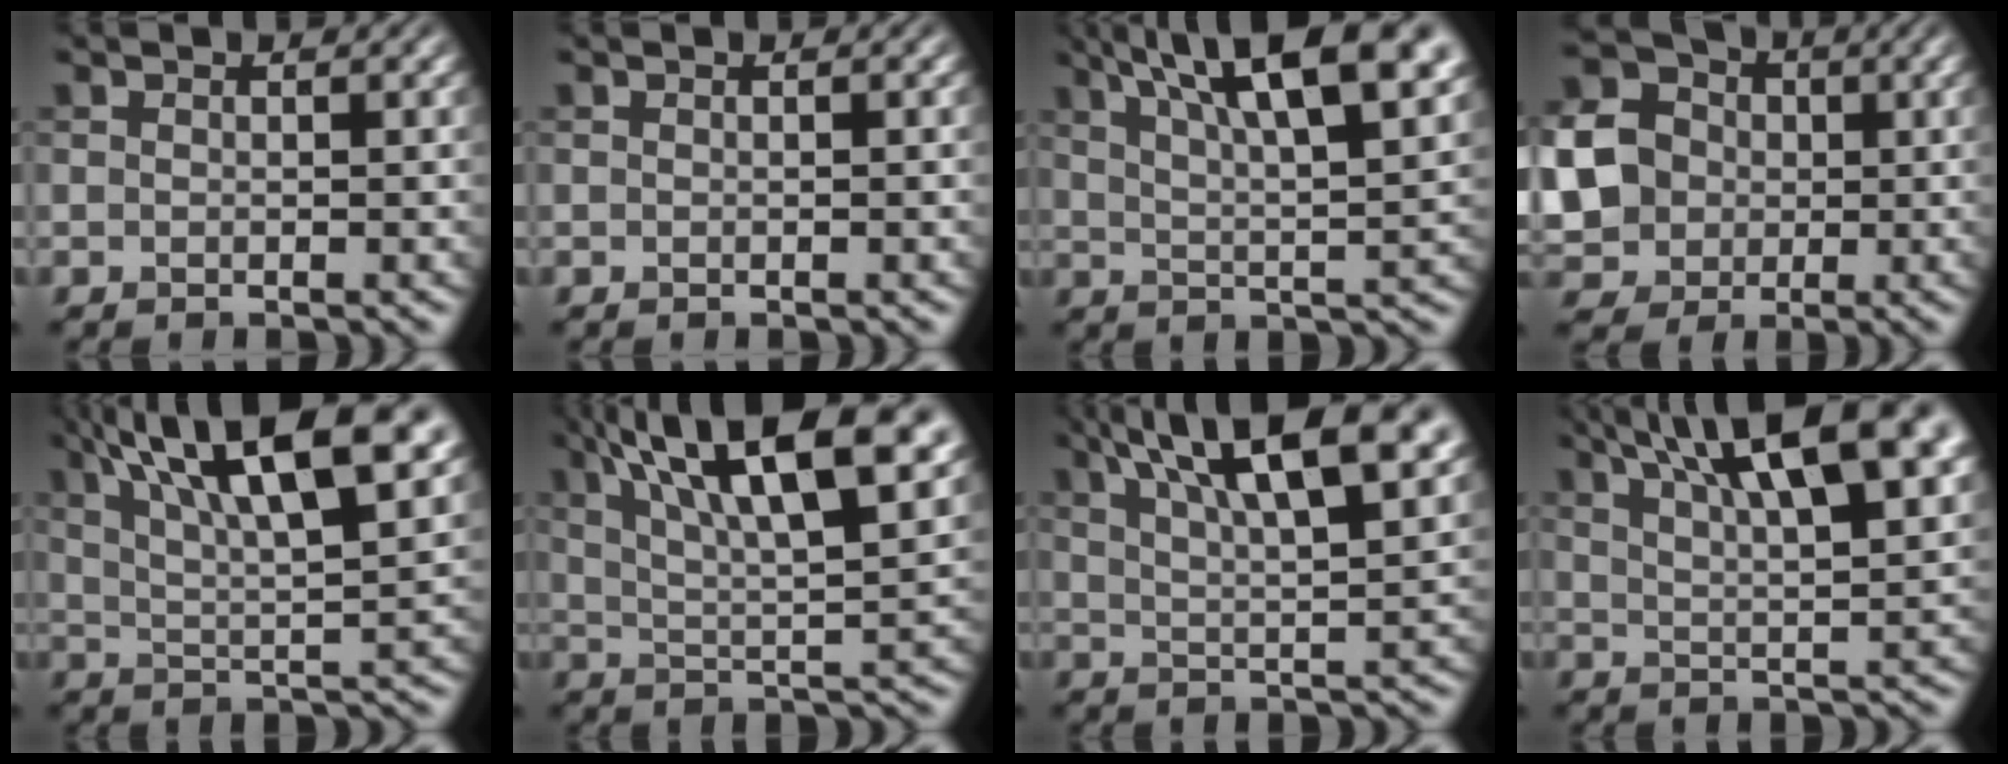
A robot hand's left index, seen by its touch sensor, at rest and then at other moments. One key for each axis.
{"total": 0.0}
{"total": 12.4, "fx": 7.2, "fy": 3.5, "fz": 9.5, "tx": -0.124, "ty": 0.023, "tz": 0.096}
{"total": 9.2, "fx": -0.7, "fy": 8.3, "fz": 3.9, "tx": -0.113, "ty": -0.007, "tz": -0.034}
{"total": 14.3, "fx": 7.9, "fy": 4.1, "fz": 11.2, "tx": -0.162, "ty": 0.024, "tz": 0.113}
{"total": 16.0, "fx": 8.4, "fy": 5.2, "fz": 12.6, "tx": -0.185, "ty": 0.031, "tz": 0.117}
{"total": 12.3, "fx": 7.1, "fy": 3.5, "fz": 9.4, "tx": -0.128, "ty": 0.025, "tz": 0.097}
{"total": 13.3, "fx": 7.6, "fy": 4.0, "fz": 10.1, "tx": -0.130, "ty": 0.030, "tz": 0.096}